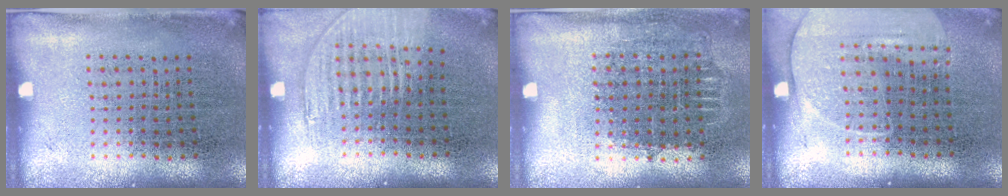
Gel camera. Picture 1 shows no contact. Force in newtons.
{"total": 1.1, "press": 1.1, "slide": 0.4}
{"total": 0.7, "press": 0.7, "slide": 0.2}
{"total": 1.4, "press": 1.3, "slide": 0.4}